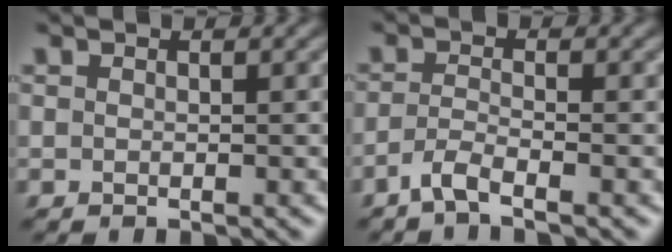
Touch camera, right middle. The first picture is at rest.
{"total": 2.1, "force": [-1.6, 0.3, 1.4], "torque": [-0.031, -0.002, -0.041]}